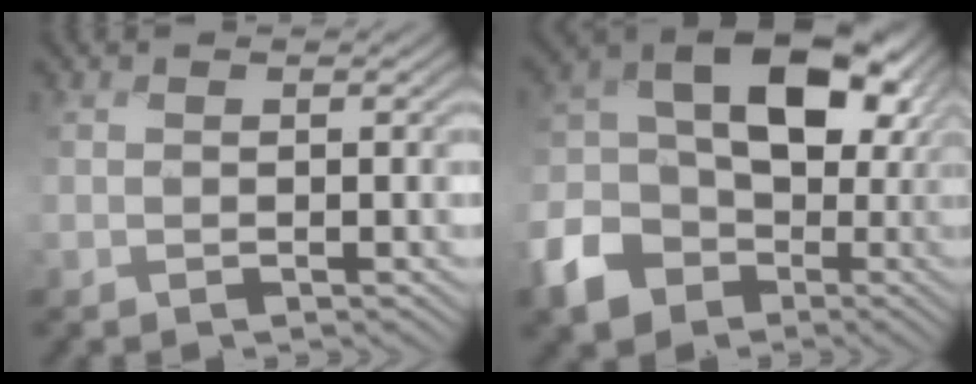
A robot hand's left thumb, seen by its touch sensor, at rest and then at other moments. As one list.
[{"total": 14.8, "force": [-3.6, 11.0, 9.3], "torque": [-0.196, -0.015, -0.070]}]